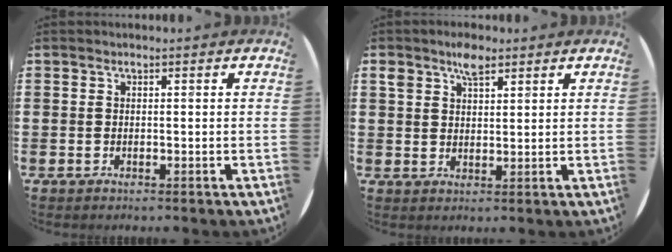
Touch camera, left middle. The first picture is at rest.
{"total": 3.9, "force": [2.8, 1.8, 2.1], "torque": [-0.030, 0.001, 0.046]}